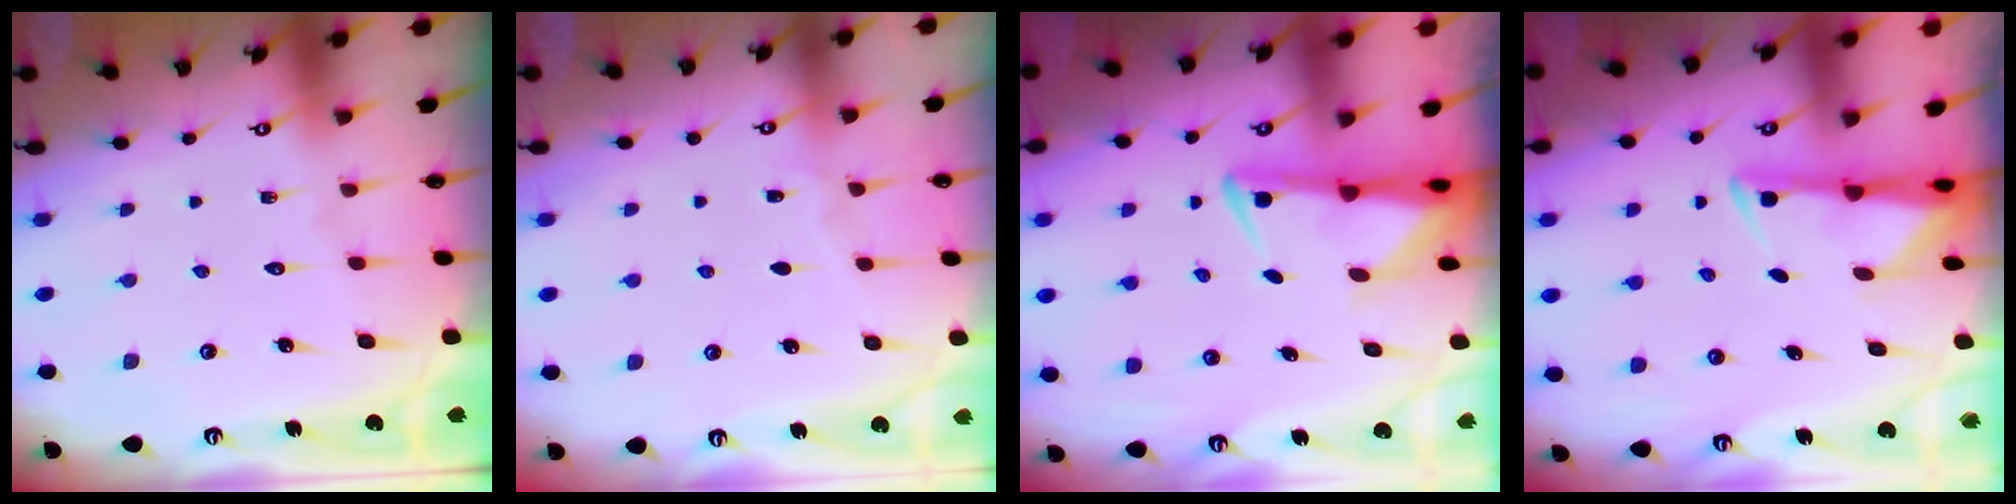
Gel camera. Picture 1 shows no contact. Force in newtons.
{"total": 2.5, "press": 2.5, "slide": 0.4}
{"total": 3.4, "press": 3.3, "slide": 0.6}
{"total": 3.0, "press": 2.9, "slide": 0.6}